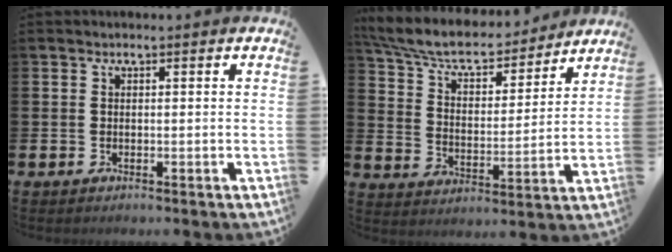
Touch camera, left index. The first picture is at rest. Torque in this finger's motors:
{"motor_torque": [1.06, -1.08, 0.39, 0.07]}